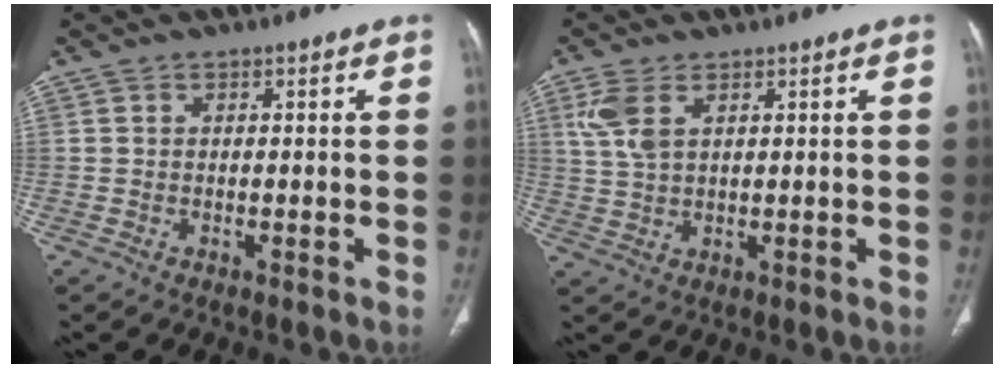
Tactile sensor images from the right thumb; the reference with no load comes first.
{"total": 5.5, "force": [2.4, 2.8, 4.1], "torque": [-0.102, 0.002, 0.058]}